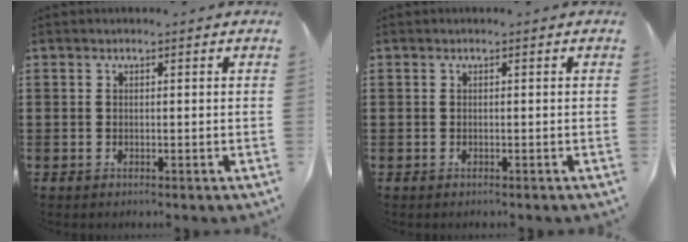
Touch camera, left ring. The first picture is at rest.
{"total": 0.0}